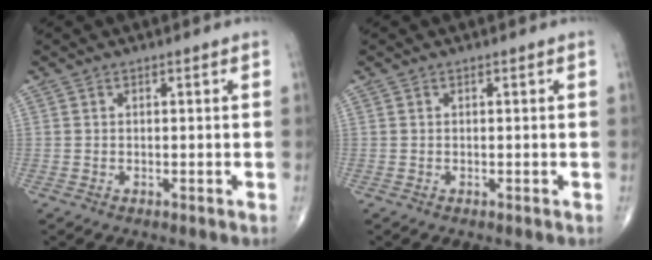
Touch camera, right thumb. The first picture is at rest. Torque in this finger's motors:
{"motor_torque": [-0.02, -0.01, 0.00, 0.01, 0.02]}